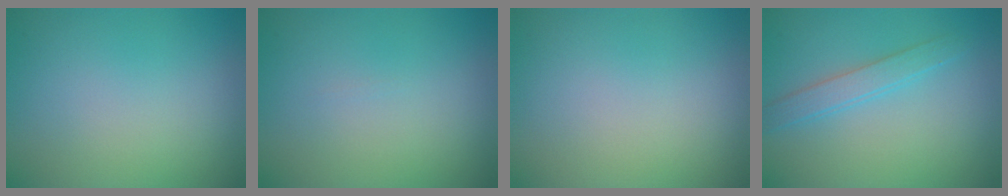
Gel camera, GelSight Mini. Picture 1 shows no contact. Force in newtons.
{"total": 0.0}
{"total": 0.0}
{"total": 1.7, "press": 1.7, "slide": 0.1}